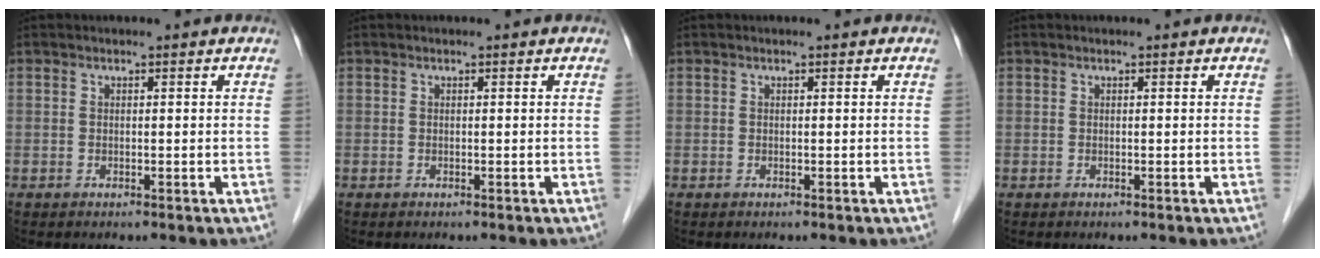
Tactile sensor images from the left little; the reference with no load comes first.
{"total": 0.0}
{"total": 0.0}
{"total": 0.0}